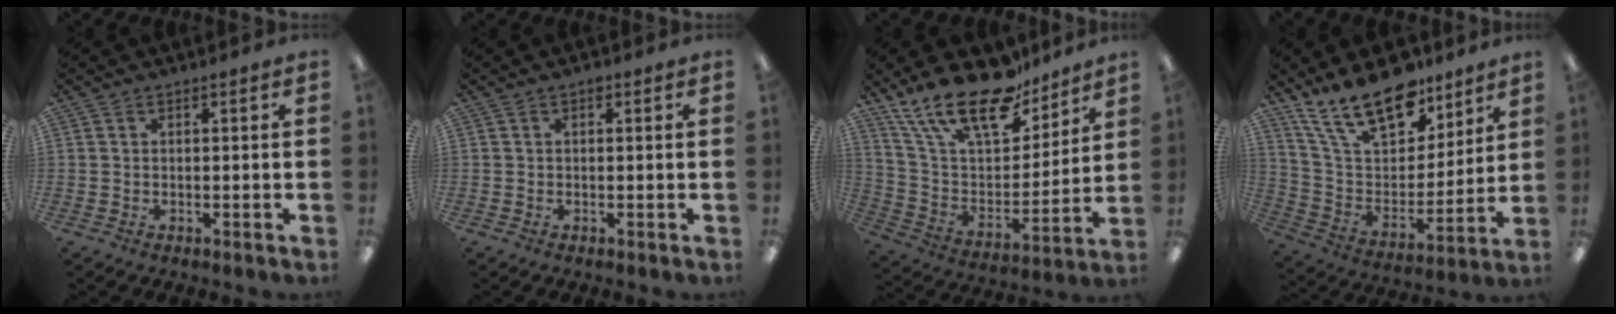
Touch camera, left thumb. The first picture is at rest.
{"total": 0.8, "force": [0.5, 0.5, 0.4], "torque": [-0.001, 0.000, 0.007]}
{"total": 22.2, "force": [16.7, 8.6, 11.8], "torque": [-0.230, -0.103, 0.296]}
{"total": 20.8, "force": [15.0, 9.6, 10.8], "torque": [-0.203, -0.081, 0.272]}